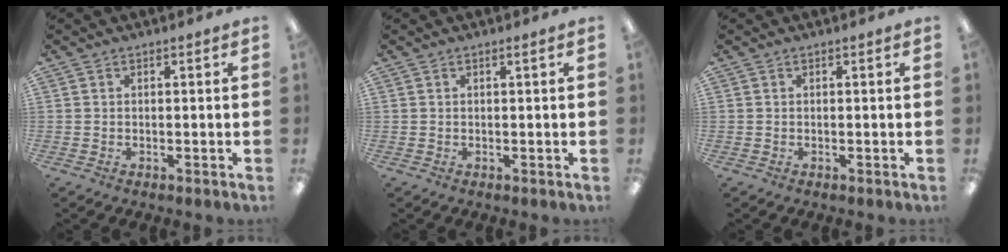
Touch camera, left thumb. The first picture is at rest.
{"total": 0.5, "force": [0.3, 0.0, 0.4], "torque": [-0.008, 0.001, 0.006]}
{"total": 0.0}